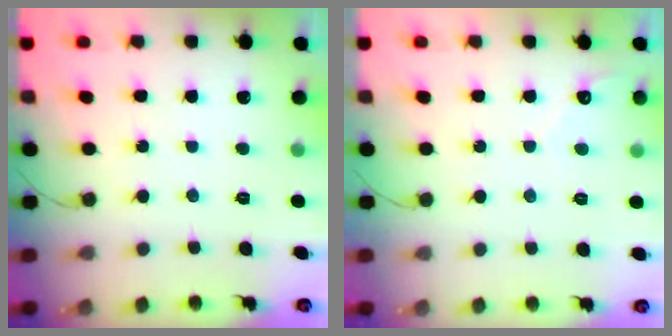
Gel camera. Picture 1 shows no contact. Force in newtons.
{"total": 2.7, "press": 2.7, "slide": 0.2}